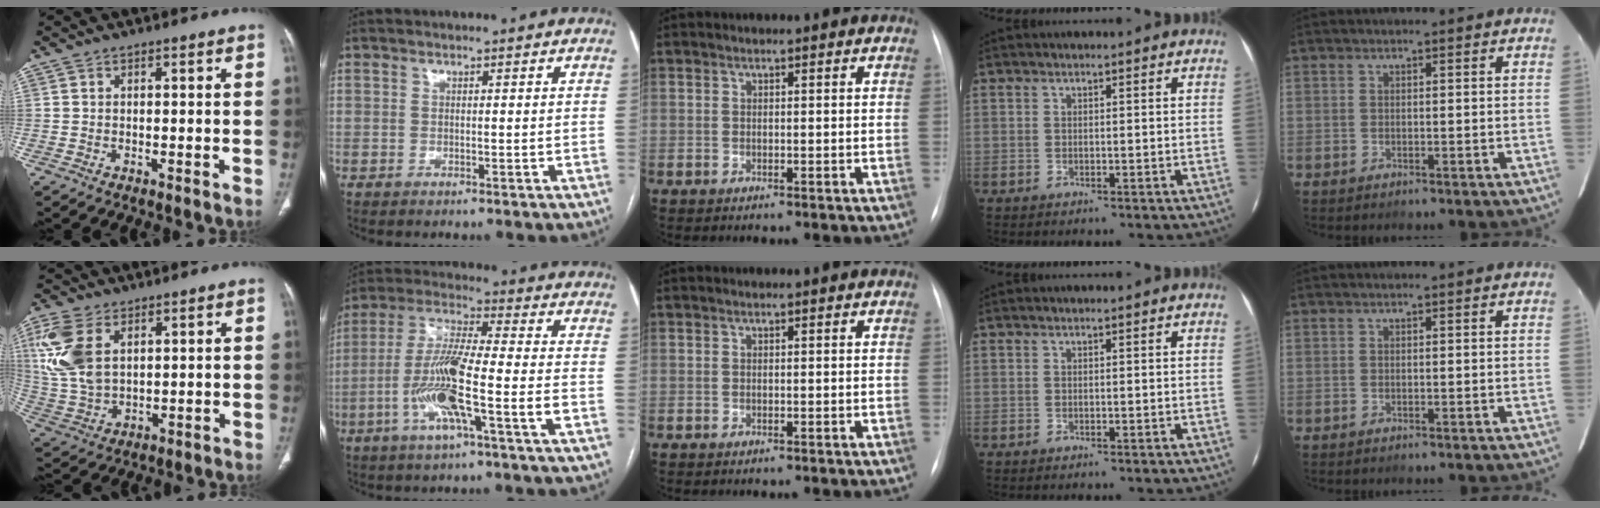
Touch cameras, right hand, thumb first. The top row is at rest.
{"thumb": {"total": 12.6, "force": [4.5, 7.4, 9.2], "torque": [-0.212, -0.007, 0.102]}, "index": {"total": 12.8, "force": [-4.1, 0.2, 12.2], "torque": [-0.246, -0.001, -0.083]}}